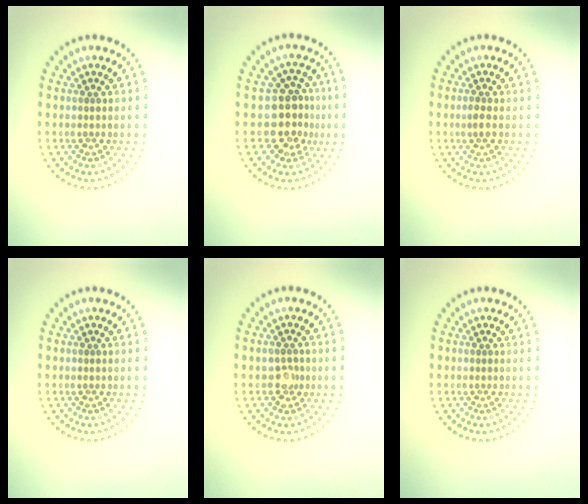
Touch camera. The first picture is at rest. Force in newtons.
{"total": 3.8, "press": 3.3, "slide": 1.8}
{"total": 1.0, "press": 1.0, "slide": 0.3}
{"total": 0.0}
{"total": 1.4, "press": 1.4, "slide": 0.1}
{"total": 0.0}